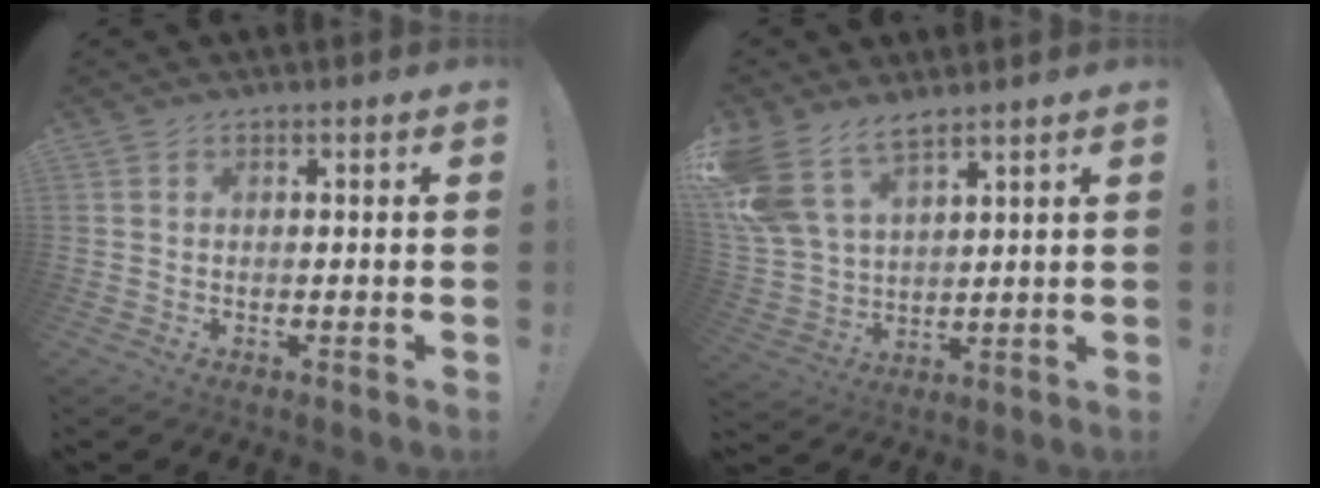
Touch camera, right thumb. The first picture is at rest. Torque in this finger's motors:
{"motor_torque": [2.19, 2.82, 1.53, 0.76, 0.22]}